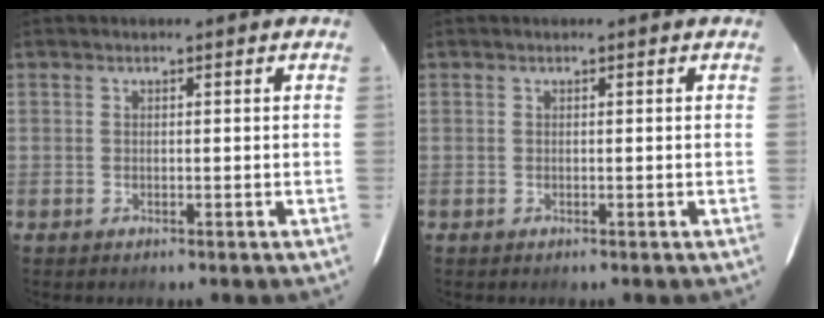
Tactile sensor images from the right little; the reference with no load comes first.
{"total": 0.0}